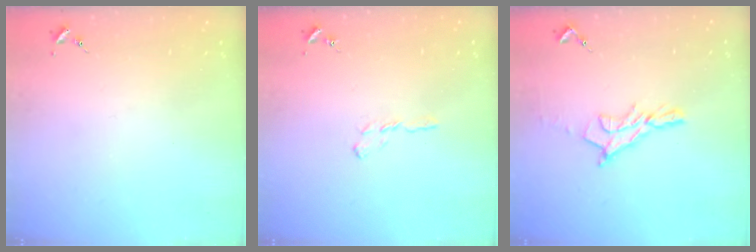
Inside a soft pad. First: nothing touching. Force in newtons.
{"total": 4.5, "press": 4.5, "slide": 0.7}
{"total": 11.1, "press": 11.1, "slide": 0.9}